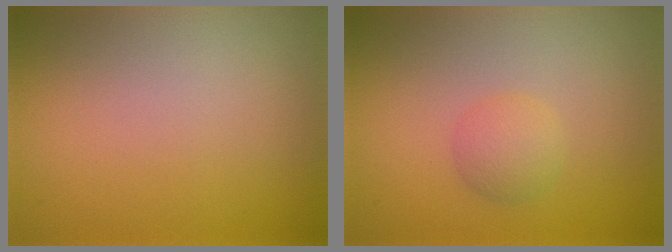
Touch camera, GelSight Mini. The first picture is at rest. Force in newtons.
{"total": 1.9, "press": 1.9, "slide": 0.1}